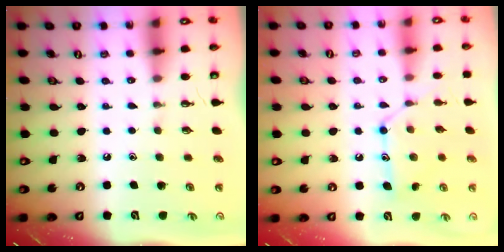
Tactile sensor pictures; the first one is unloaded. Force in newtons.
{"total": 11.6, "press": 11.6, "slide": 0.2}